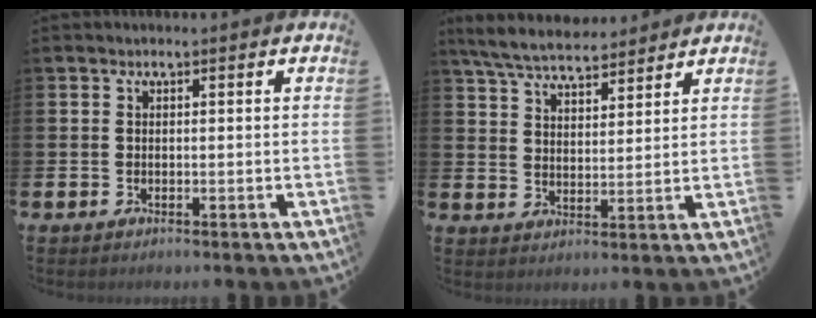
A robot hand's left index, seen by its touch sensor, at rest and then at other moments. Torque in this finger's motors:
{"motor_torque": [1.03, -1.11, 0.48, 0.14]}